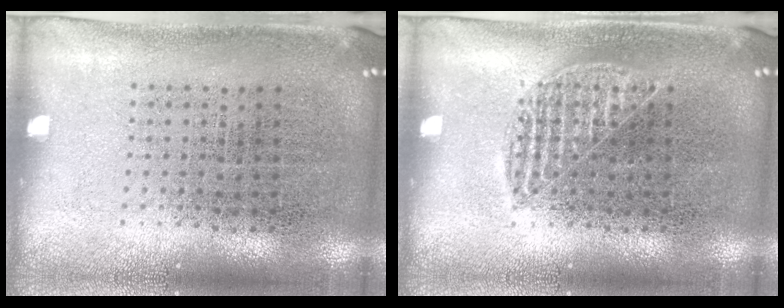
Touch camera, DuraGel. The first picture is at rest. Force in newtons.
{"total": 1.2, "press": 1.2, "slide": 0.2}